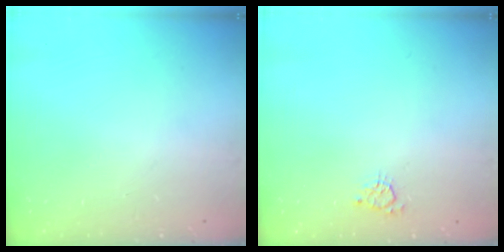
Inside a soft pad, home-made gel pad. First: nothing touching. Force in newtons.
{"total": 2.9, "press": 2.9, "slide": 0.5}